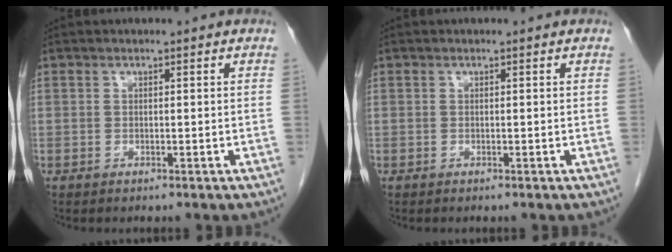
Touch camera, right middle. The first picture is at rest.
{"total": 0.0}